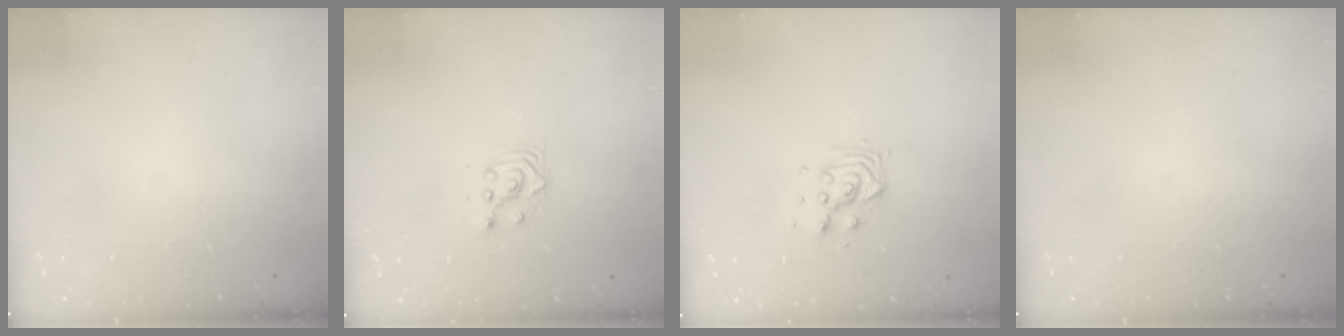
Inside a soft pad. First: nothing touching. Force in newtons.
{"total": 2.8, "press": 2.8, "slide": 0.2}
{"total": 5.9, "press": 5.9, "slide": 0.4}
{"total": 0.0}